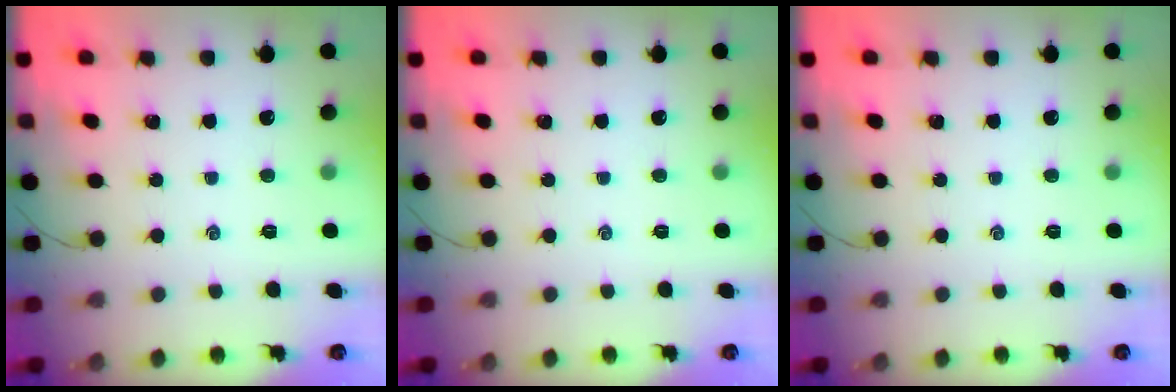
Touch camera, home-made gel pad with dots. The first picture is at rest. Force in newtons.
{"total": 0.0}
{"total": 0.0}